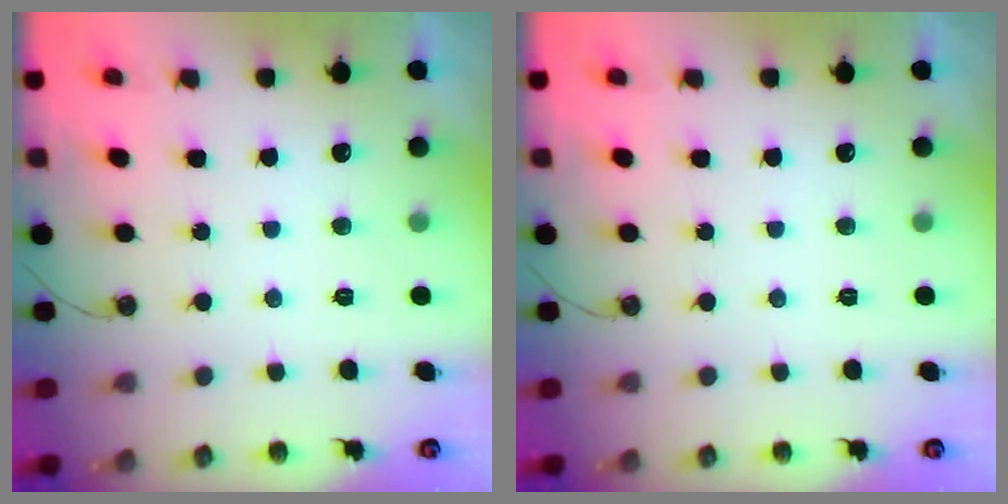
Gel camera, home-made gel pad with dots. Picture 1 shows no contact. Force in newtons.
{"total": 0.0}